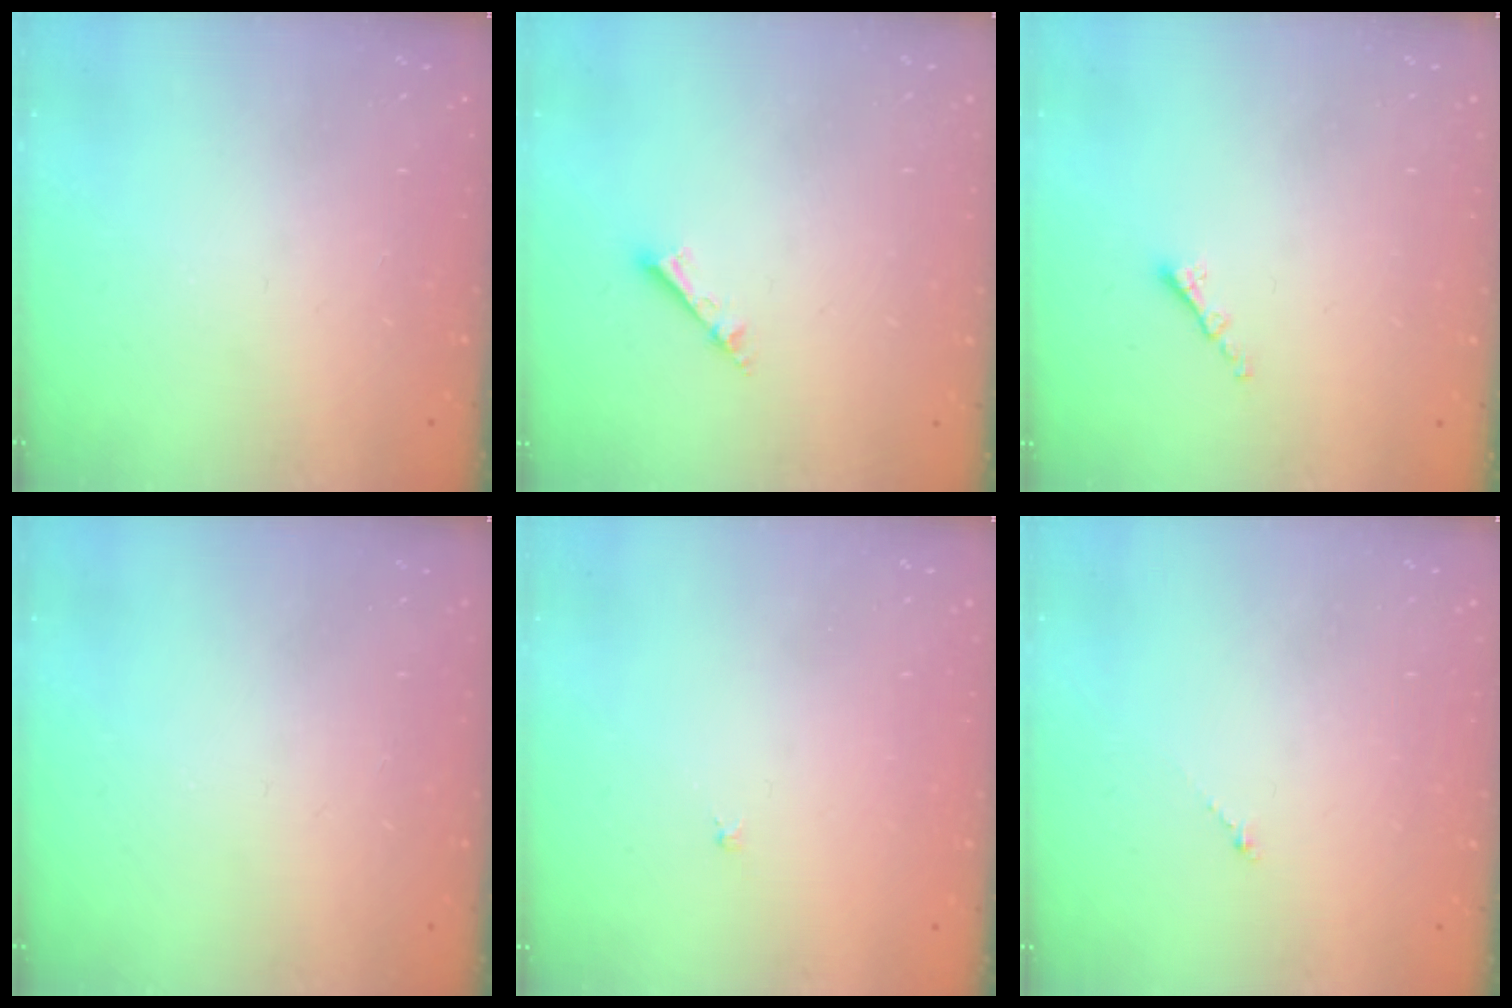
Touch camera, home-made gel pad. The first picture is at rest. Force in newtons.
{"total": 2.5, "press": 2.5, "slide": 0.1}
{"total": 0.8, "press": 0.8, "slide": 0.2}
{"total": 0.0}
{"total": 1.0, "press": 0.9, "slide": 0.3}
{"total": 0.7, "press": 0.6, "slide": 0.4}